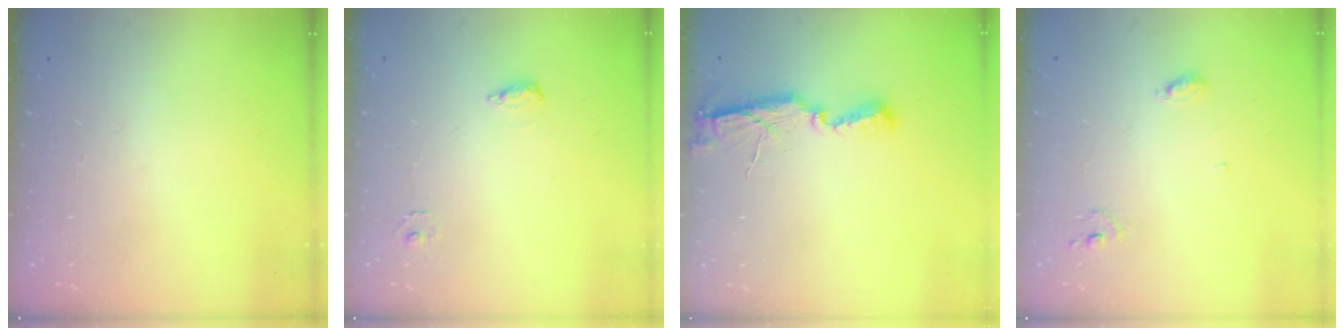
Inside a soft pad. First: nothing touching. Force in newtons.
{"total": 6.2, "press": 6.0, "slide": 1.2}
{"total": 6.7, "press": 6.7, "slide": 0.8}
{"total": 4.7, "press": 4.7, "slide": 0.5}